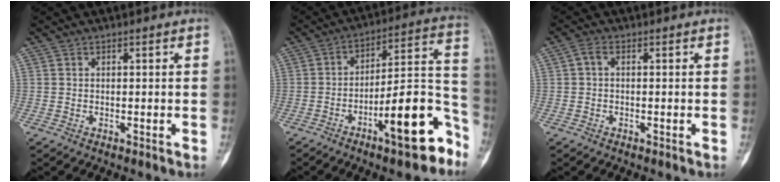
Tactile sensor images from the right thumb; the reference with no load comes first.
{"total": 17.6, "force": [-9.0, 4.9, 14.3], "torque": [-0.185, 0.078, -0.136]}
{"total": 2.9, "force": [0.2, 1.3, 2.6], "torque": [-0.054, 0.010, -0.002]}